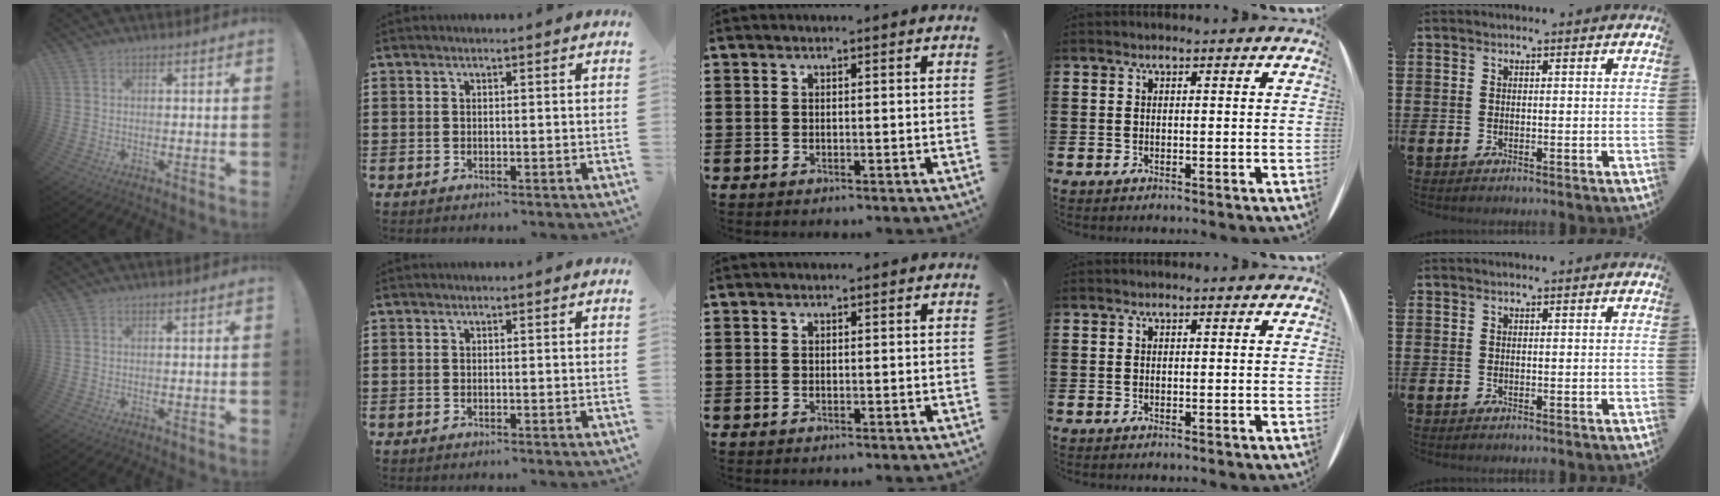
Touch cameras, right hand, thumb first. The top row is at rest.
{}